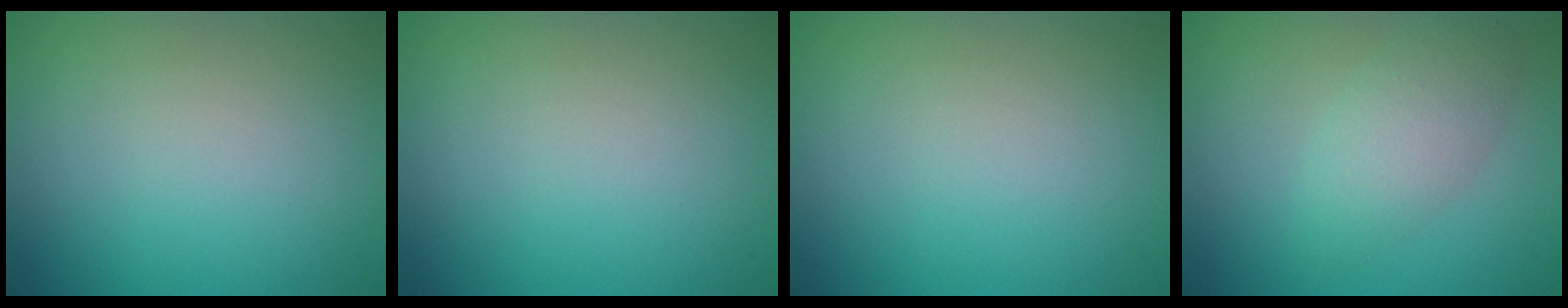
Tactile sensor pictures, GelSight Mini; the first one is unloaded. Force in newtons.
{"total": 0.0}
{"total": 0.0}
{"total": 3.1, "press": 3.1, "slide": 0.0}